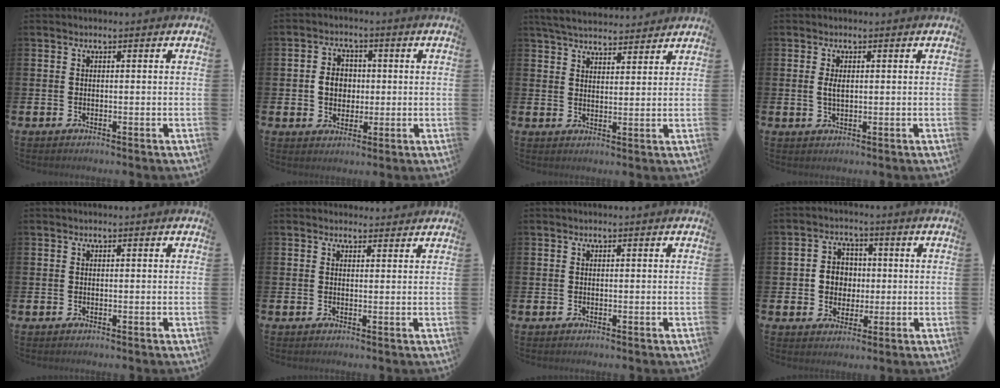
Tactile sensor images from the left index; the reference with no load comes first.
{"total": 4.4, "force": [0.3, 3.7, 2.3], "torque": [-0.030, 0.005, -0.005]}
{"total": 5.1, "force": [4.9, 1.0, 0.8], "torque": [-0.026, -0.024, 0.088]}
{"total": 2.0, "force": [0.4, 1.0, 1.7], "torque": [-0.020, 0.000, 0.001]}
{"total": 0.0}
{"total": 1.6, "force": [1.4, 0.6, -0.1], "torque": [0.010, -0.004, 0.024]}
{"total": 0.0}
{"total": 4.4, "force": [0.4, 4.2, 1.3], "torque": [-0.025, 0.009, -0.001]}